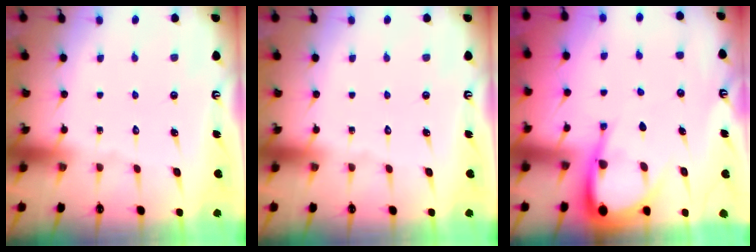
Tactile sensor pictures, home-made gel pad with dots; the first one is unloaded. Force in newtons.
{"total": 0.0}
{"total": 8.7, "press": 8.7, "slide": 1.0}